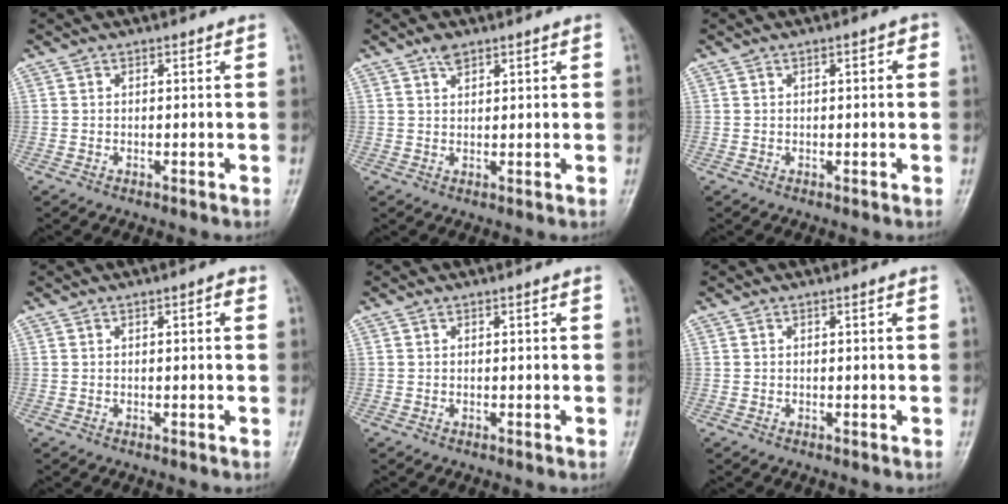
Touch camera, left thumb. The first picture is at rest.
{"total": 2.0, "force": [1.5, 1.0, 0.9], "torque": [-0.009, -0.002, 0.027]}
{"total": 1.9, "force": [0.5, 0.8, 1.7], "torque": [-0.019, 0.003, 0.003]}
{"total": 1.6, "force": [0.4, 0.5, 1.4], "torque": [-0.020, 0.003, 0.003]}
{"total": 0.0}
{"total": 0.0}